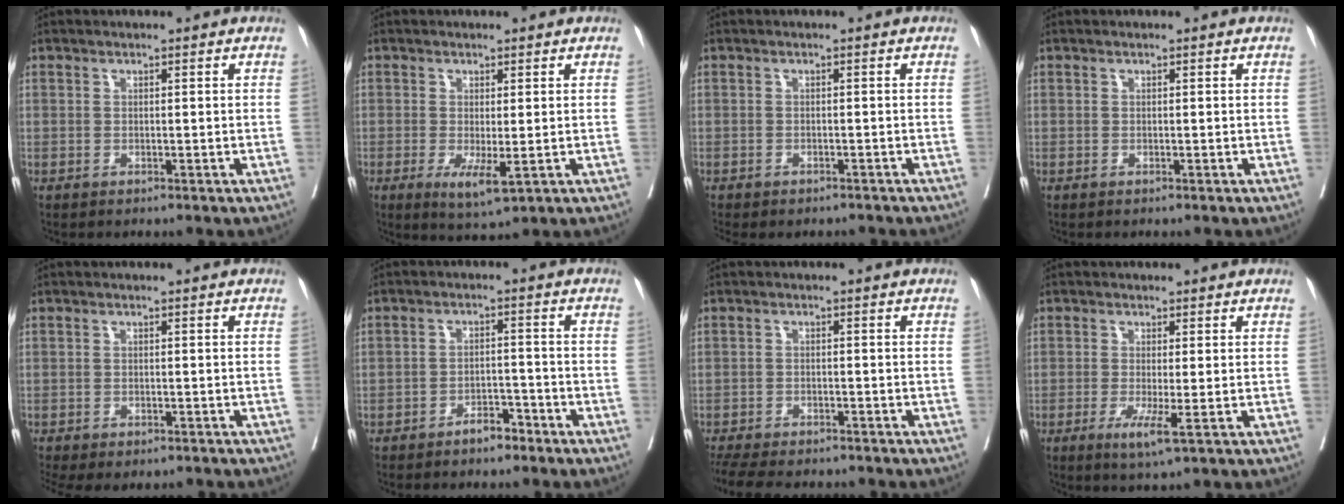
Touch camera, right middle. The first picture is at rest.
{"total": 4.5, "force": [-1.2, 1.0, 4.2], "torque": [-0.072, -0.014, -0.012]}
{"total": 5.3, "force": [-4.8, 1.8, 1.7], "torque": [-0.018, 0.001, -0.059]}
{"total": 0.0}
{"total": 8.9, "force": [-7.1, 3.3, 4.2], "torque": [-0.091, 0.000, -0.094]}
{"total": 3.5, "force": [-2.8, 1.2, 1.7], "torque": [-0.025, 0.005, -0.046]}
{"total": 12.2, "force": [-10.7, 3.1, 5.1], "torque": [-0.097, -0.013, -0.150]}
{"total": 3.8, "force": [-1.4, -0.1, 3.5], "torque": [-0.062, -0.013, -0.022]}